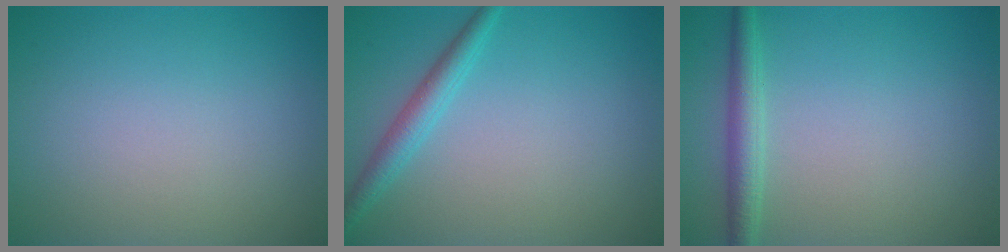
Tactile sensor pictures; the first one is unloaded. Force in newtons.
{"total": 2.3, "press": 2.3, "slide": 0.1}
{"total": 2.4, "press": 2.4, "slide": 0.1}